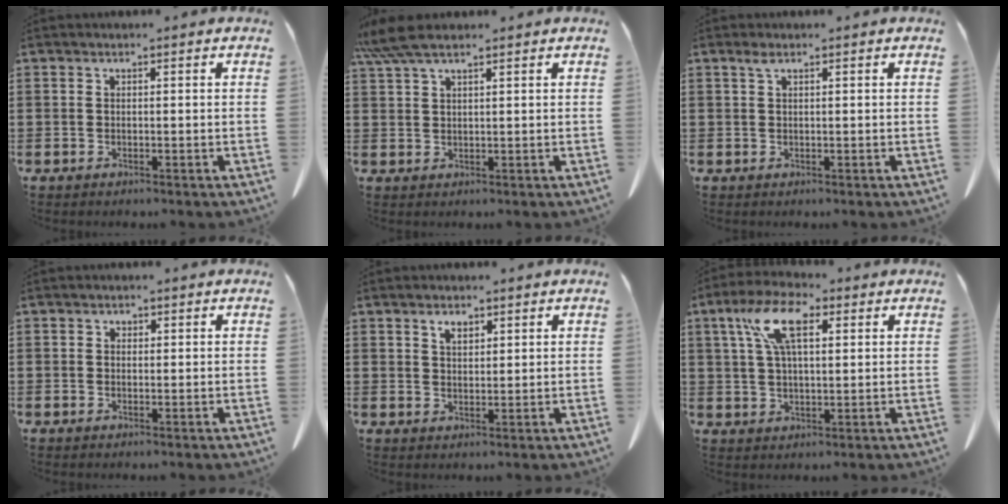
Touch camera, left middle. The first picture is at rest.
{"total": 5.3, "force": [3.9, 0.9, 3.5], "torque": [-0.076, -0.004, 0.073]}
{"total": 1.3, "force": [0.6, 0.4, 1.0], "torque": [-0.023, 0.001, 0.012]}
{"total": 0.5, "force": [0.2, 0.4, 0.2], "torque": [-0.007, 0.000, 0.007]}
{"total": 2.3, "force": [1.7, 1.0, 1.3], "torque": [-0.022, -0.002, 0.030]}
{"total": 9.3, "force": [3.7, 3.9, 7.6], "torque": [-0.164, 0.012, 0.065]}